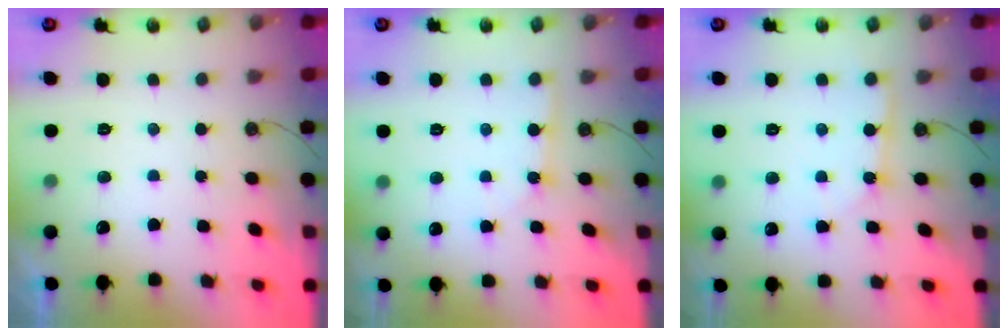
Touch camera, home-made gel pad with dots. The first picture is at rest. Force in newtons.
{"total": 2.3, "press": 2.3, "slide": 0.2}
{"total": 2.9, "press": 2.9, "slide": 0.1}